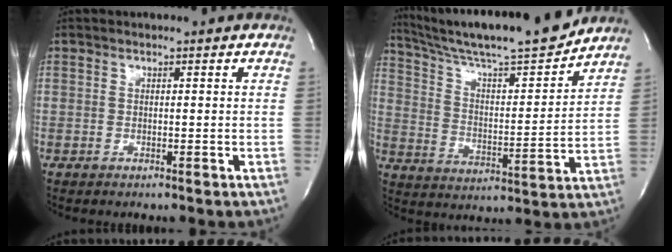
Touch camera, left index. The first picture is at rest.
{"total": 19.7, "force": [17.9, 0.1, 8.3], "torque": [-0.147, -0.015, 0.283]}